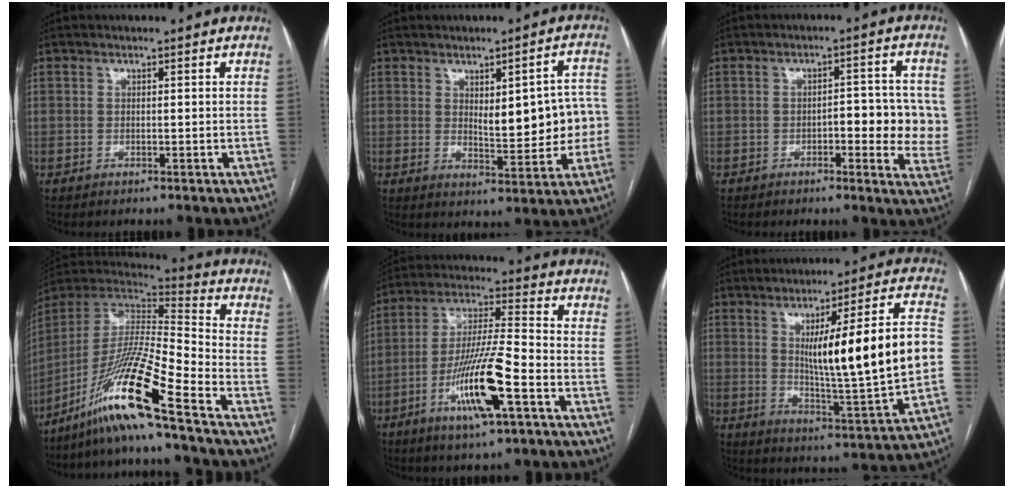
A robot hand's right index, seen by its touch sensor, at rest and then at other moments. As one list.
[{"total": 10.2, "force": [0.5, 3.5, 9.6], "torque": [-0.117, 0.020, 0.017]}, {"total": 9.0, "force": [-0.7, 3.2, 8.4], "torque": [-0.086, 0.012, -0.009]}, {"total": 18.5, "force": [-12.2, -1.1, 13.9], "torque": [-0.292, -0.020, -0.230]}, {"total": 14.2, "force": [-5.9, 1.1, 12.9], "torque": [-0.250, -0.011, -0.106]}, {"total": 19.5, "force": [1.2, 0.9, 19.4], "torque": [-0.293, 0.004, 0.018]}]